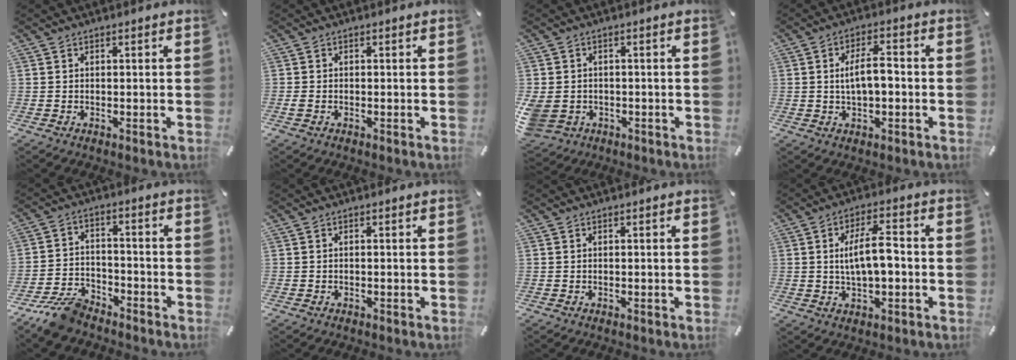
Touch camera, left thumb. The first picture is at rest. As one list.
[{"total": 1.1, "force": [-0.4, 0.5, 0.9], "torque": [-0.024, -0.003, -0.009]}, {"total": 5.6, "force": [-1.1, 4.8, 2.6], "torque": [-0.080, 0.001, -0.022]}, {"total": 6.7, "force": [-0.1, 3.3, 5.8], "torque": [-0.106, 0.009, -0.006]}, {"total": 8.9, "force": [-7.5, 3.7, 3.2], "torque": [-0.064, 0.038, -0.142]}, {"total": 0.0}, {"total": 0.0}, {"total": 9.1, "force": [-0.2, 4.1, 8.1], "torque": [-0.151, 0.012, -0.007]}]